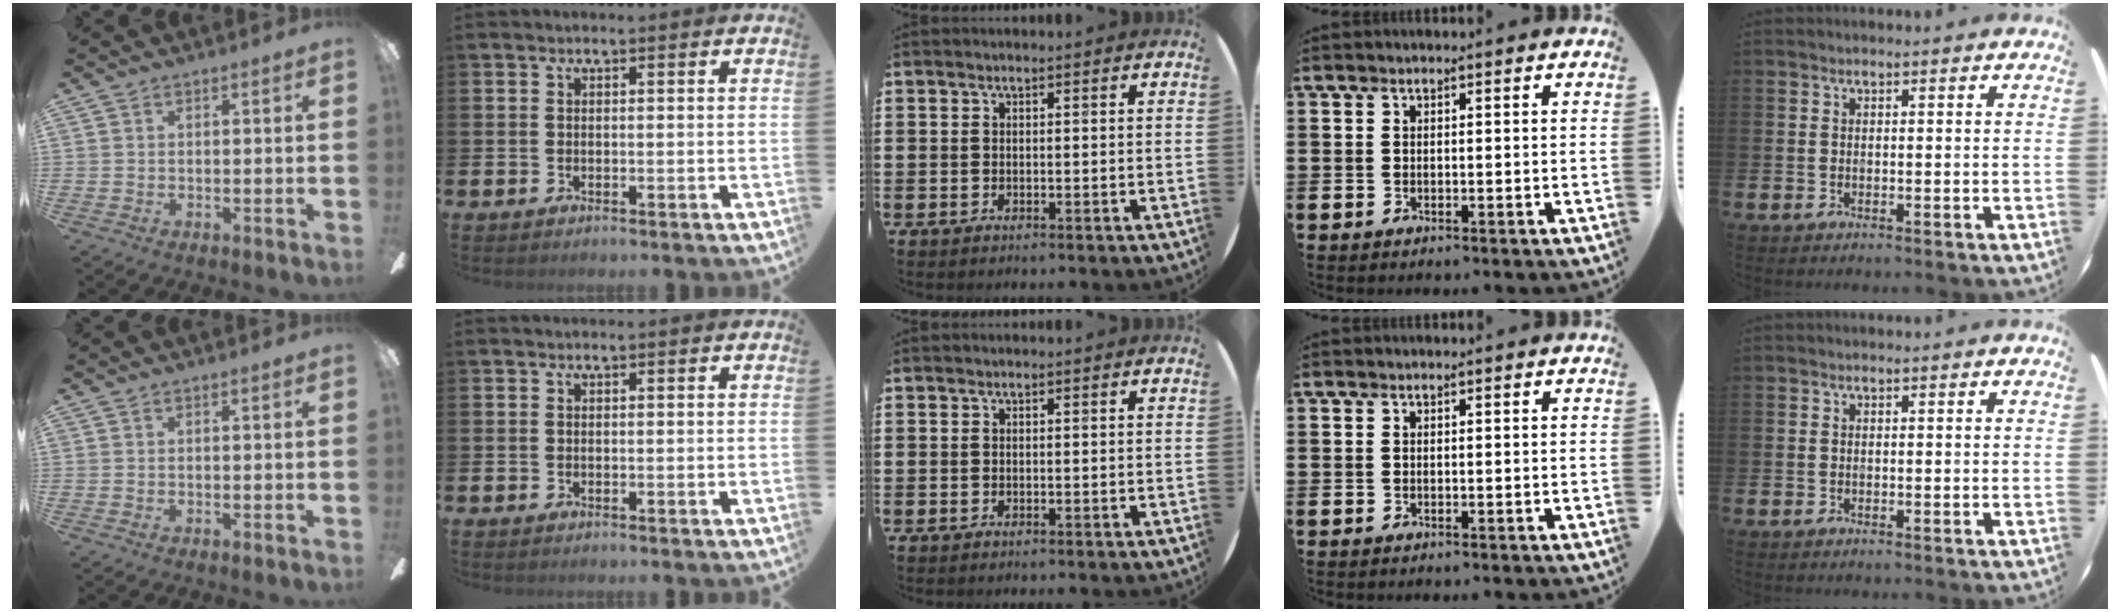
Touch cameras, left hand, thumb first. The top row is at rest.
{}